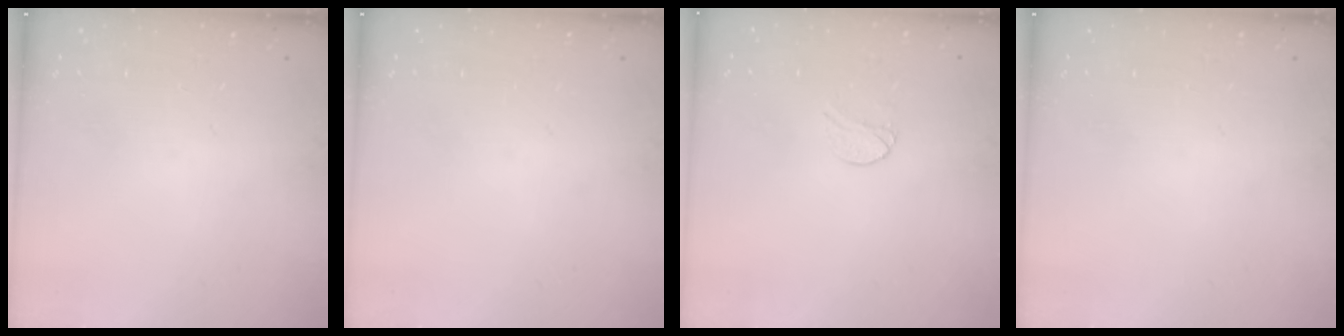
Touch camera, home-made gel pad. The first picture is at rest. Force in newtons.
{"total": 0.0}
{"total": 6.0, "press": 5.9, "slide": 0.6}
{"total": 0.0}